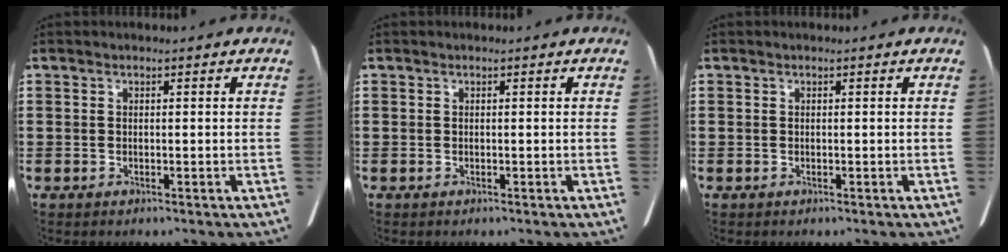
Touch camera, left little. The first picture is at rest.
{"total": 0.0}
{"total": 0.0}